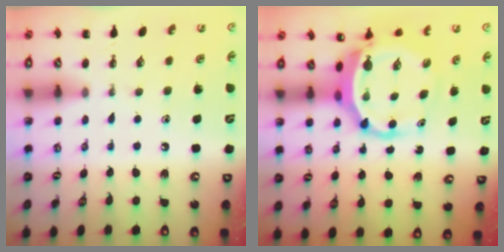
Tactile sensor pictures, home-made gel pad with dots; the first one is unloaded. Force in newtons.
{"total": 7.0, "press": 6.7, "slide": 2.2}